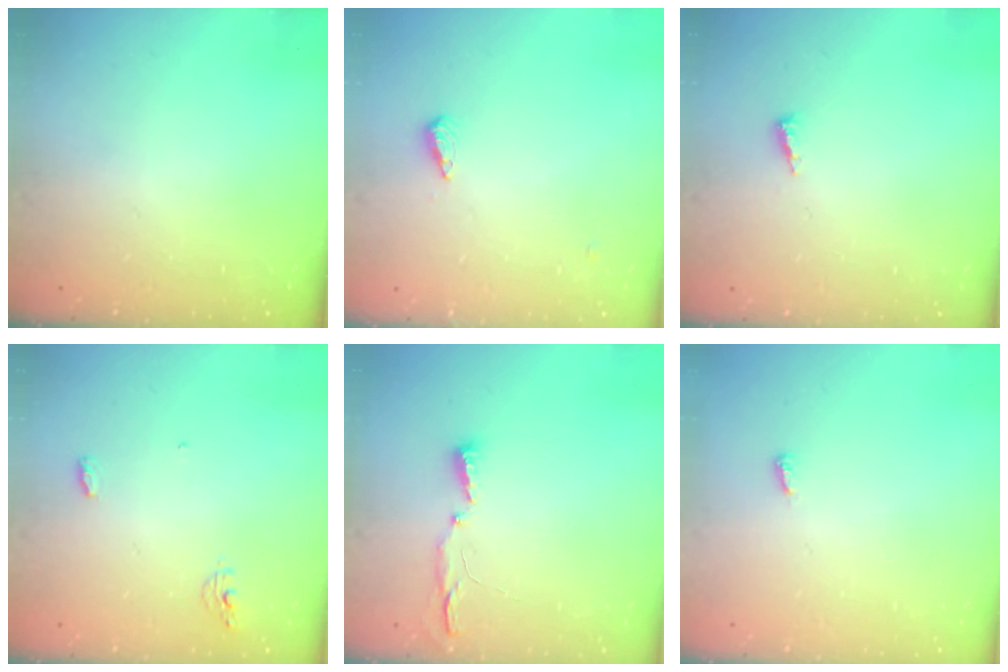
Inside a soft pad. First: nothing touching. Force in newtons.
{"total": 3.5, "press": 3.5, "slide": 0.4}
{"total": 2.5, "press": 2.5, "slide": 0.2}
{"total": 4.1, "press": 4.0, "slide": 0.9}
{"total": 3.5, "press": 3.4, "slide": 0.8}
{"total": 2.9, "press": 2.9, "slide": 0.3}